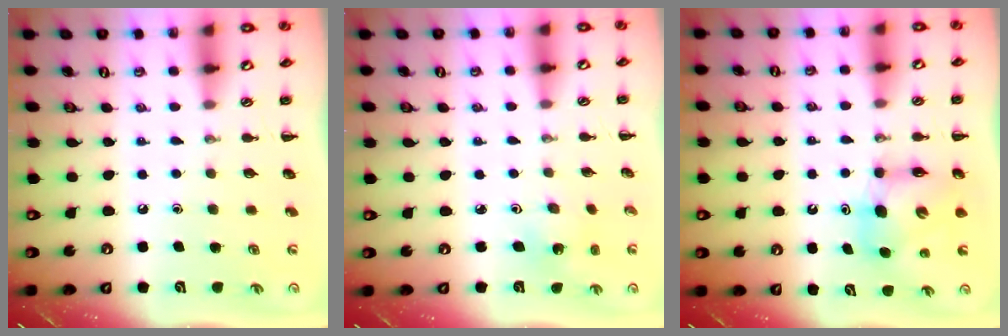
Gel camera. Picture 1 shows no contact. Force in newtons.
{"total": 3.0, "press": 2.8, "slide": 1.0}
{"total": 7.3, "press": 7.3, "slide": 0.4}